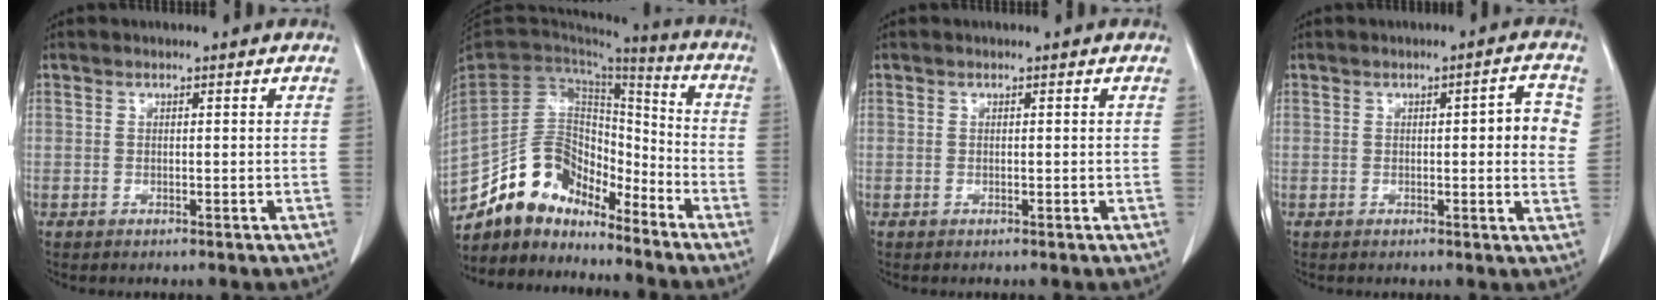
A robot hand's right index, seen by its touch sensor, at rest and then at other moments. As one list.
[{"total": 13.7, "force": [-11.5, 6.3, 3.9], "torque": [-0.070, 0.060, -0.211]}, {"total": 0.0}, {"total": 5.4, "force": [0.9, 1.2, 5.1], "torque": [-0.058, 0.004, 0.005]}]